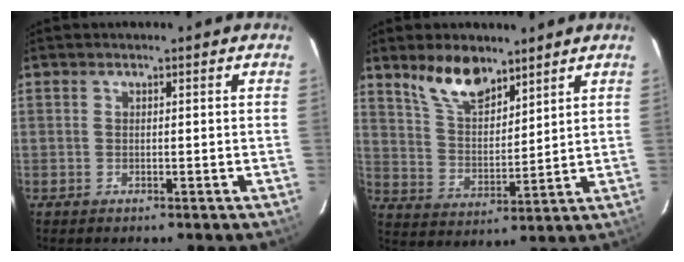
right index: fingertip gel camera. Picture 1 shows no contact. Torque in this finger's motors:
{"motor_torque": [0.37, 0.36, 0.14, 0.06]}